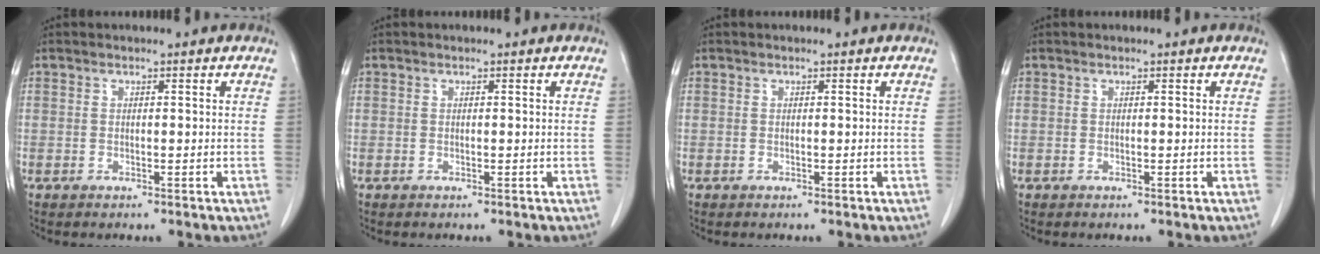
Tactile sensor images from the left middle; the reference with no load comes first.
{"total": 0.0}
{"total": 0.0}
{"total": 0.0}